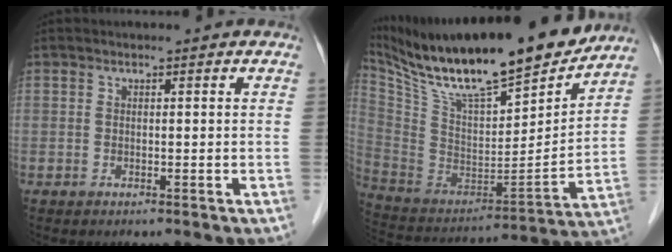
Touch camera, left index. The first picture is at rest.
{"total": 26.3, "force": [21.4, 4.4, 14.6], "torque": [-0.267, -0.014, 0.353]}